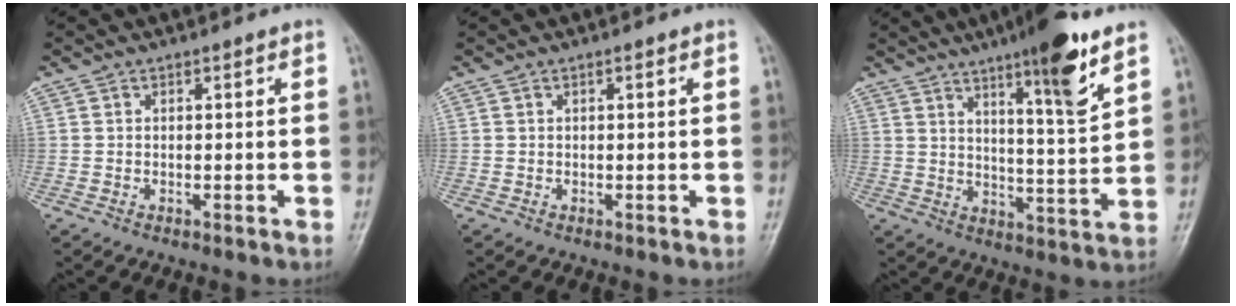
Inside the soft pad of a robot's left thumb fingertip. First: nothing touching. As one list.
[{"total": 0.6, "force": [0.2, 0.2, 0.5], "torque": [-0.011, 0.000, 0.003]}, {"total": 12.9, "force": [7.9, 1.6, 10.0], "torque": [-0.144, -0.049, 0.122]}]